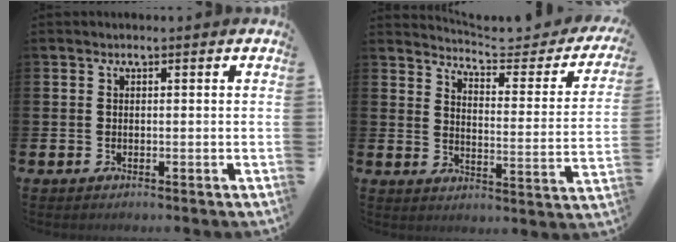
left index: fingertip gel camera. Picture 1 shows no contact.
{"total": 4.9, "force": [4.6, 0.8, 1.4], "torque": [-0.038, -0.042, 0.069]}